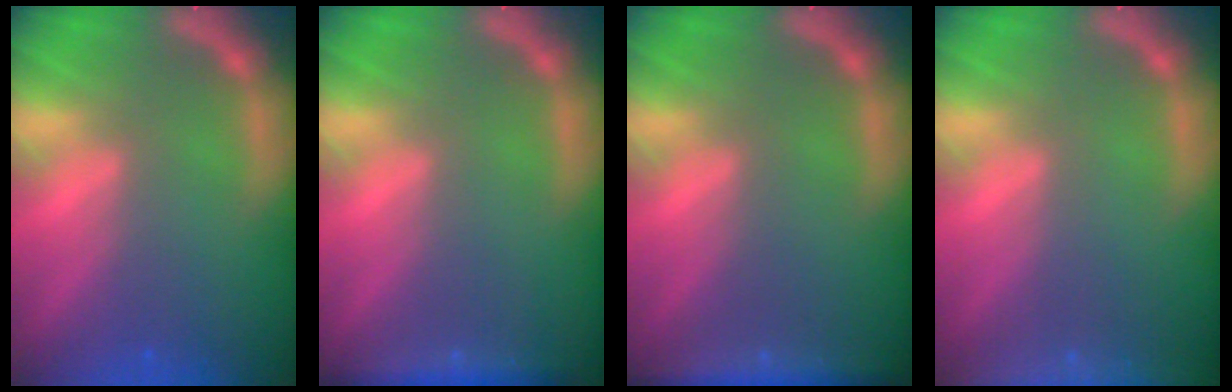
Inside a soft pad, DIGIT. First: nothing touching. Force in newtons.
{"total": 3.0}
{"total": 4.5}
{"total": 10.1}